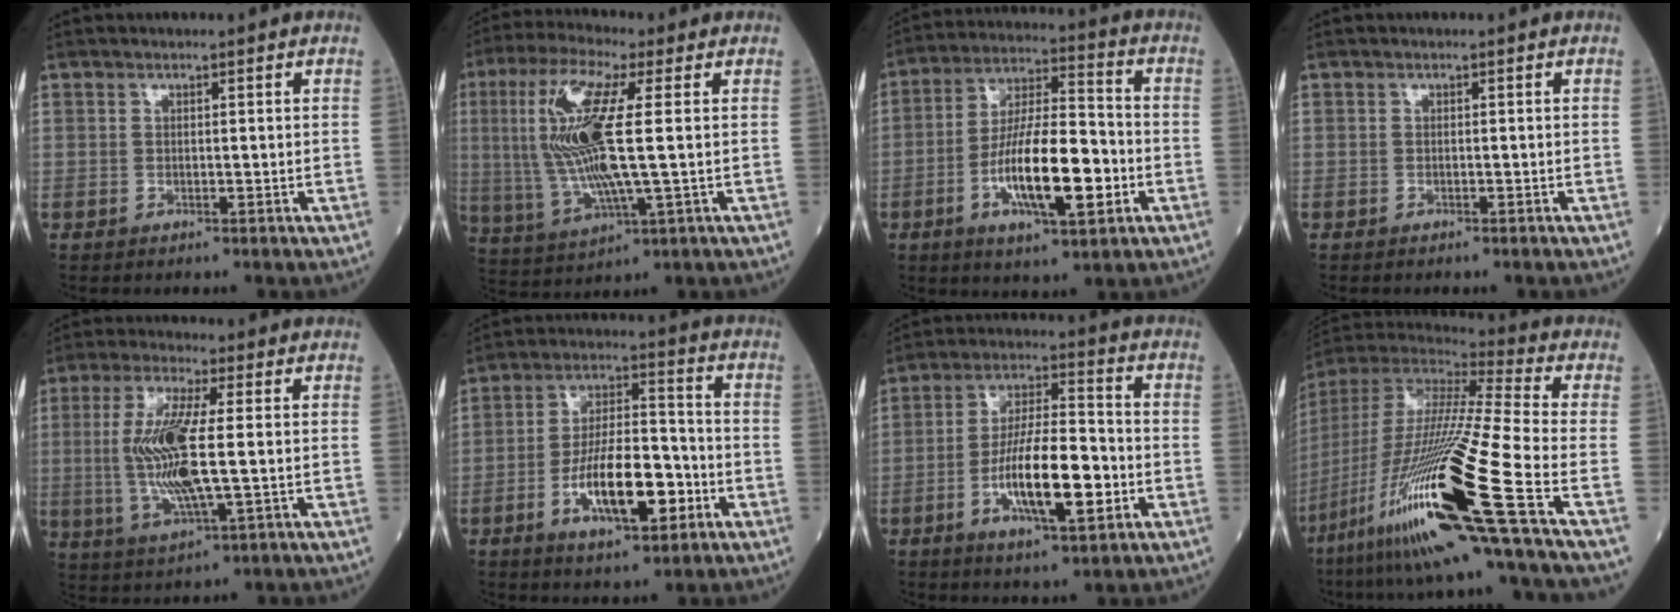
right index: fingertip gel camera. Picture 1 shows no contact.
{"total": 14.9, "force": [1.9, 1.7, 14.7], "torque": [-0.326, 0.006, 0.033]}
{"total": 15.0, "force": [-4.2, 3.6, 13.9], "torque": [-0.253, 0.000, -0.073]}
{"total": 0.6, "force": [-0.5, 0.1, 0.2], "torque": [-0.007, -0.001, -0.010]}
{"total": 11.5, "force": [0.0, 2.1, 11.3], "torque": [-0.245, -0.003, 0.001]}
{"total": 13.1, "force": [-4.5, 4.2, 11.5], "torque": [-0.207, 0.007, -0.075]}
{"total": 13.4, "force": [-3.8, 3.2, 12.5], "torque": [-0.227, 0.000, -0.064]}
{"total": 30.0, "force": [-13.0, 0.0, 27.1], "torque": [-0.536, -0.067, -0.245]}